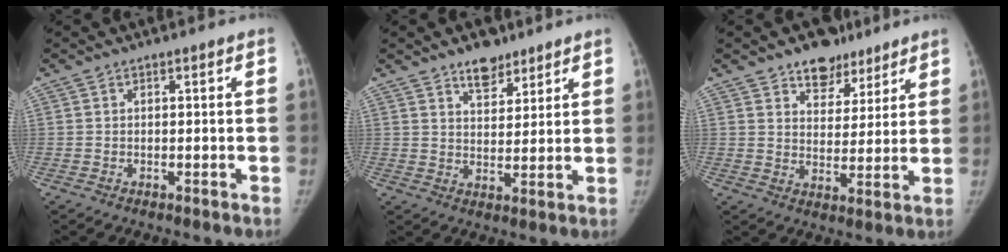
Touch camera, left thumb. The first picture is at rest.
{"total": 6.3, "force": [4.7, 3.2, 2.7], "torque": [-0.016, -0.032, 0.078]}
{"total": 9.1, "force": [6.4, 5.7, 3.1], "torque": [-0.005, -0.033, 0.100]}